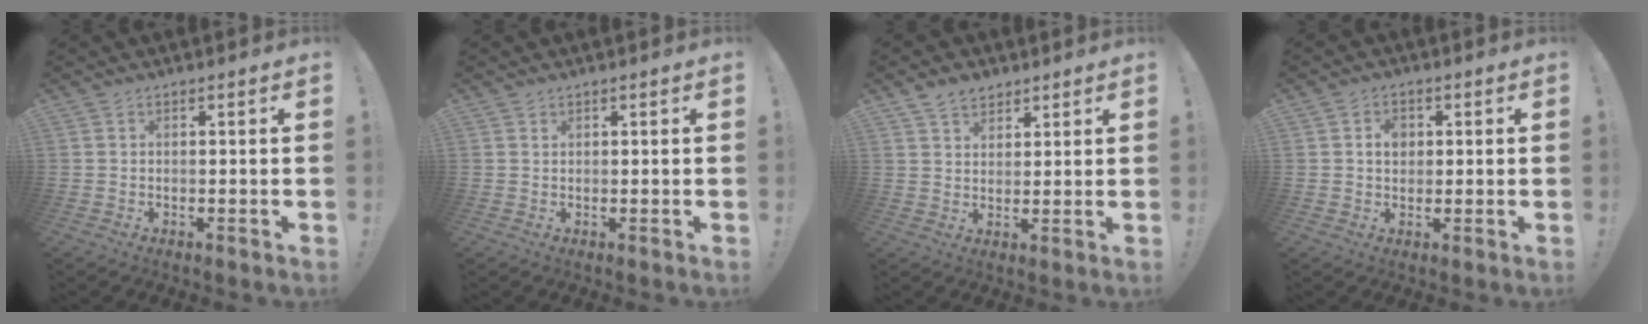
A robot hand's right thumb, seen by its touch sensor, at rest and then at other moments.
{"total": 0.6, "force": [0.5, 0.3, 0.1], "torque": [0.004, -0.003, 0.009]}
{"total": 5.5, "force": [3.9, 3.5, 1.7], "torque": [-0.029, -0.016, 0.074]}
{"total": 3.9, "force": [0.5, 3.2, 2.3], "torque": [-0.031, 0.001, 0.005]}